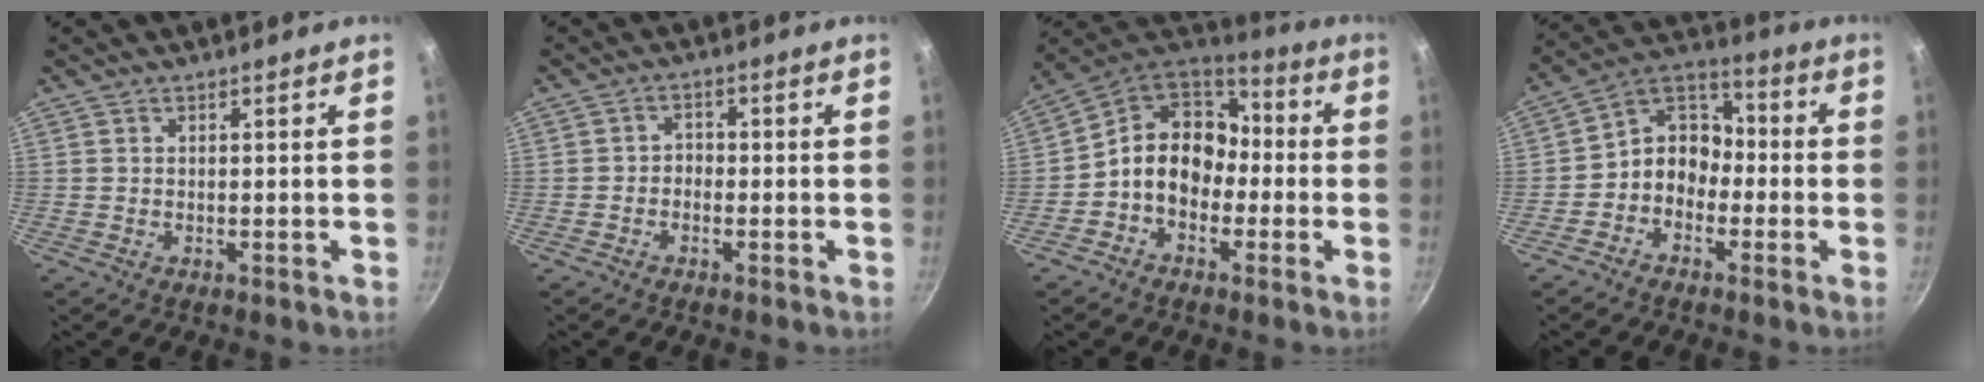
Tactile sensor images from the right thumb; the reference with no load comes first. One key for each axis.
{"total": 2.1, "fx": -1.0, "fy": 1.6, "fz": 1.0, "tx": -0.005, "ty": 0.018, "tz": -0.022}
{"total": 13.2, "fx": -1.9, "fy": 10.5, "fz": 7.7, "tx": -0.084, "ty": 0.050, "tz": -0.053}
{"total": 8.1, "fx": -2.7, "fy": 6.4, "fz": 4.0, "tx": -0.030, "ty": 0.049, "tz": -0.071}